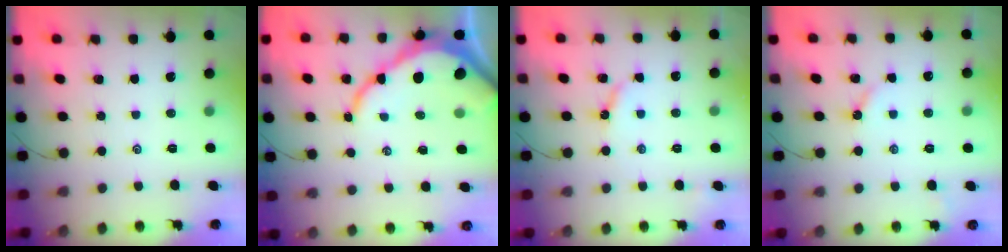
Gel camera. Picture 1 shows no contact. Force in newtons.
{"total": 11.6, "press": 11.6, "slide": 0.6}
{"total": 5.1, "press": 5.1, "slide": 0.4}
{"total": 2.8, "press": 2.8, "slide": 0.2}